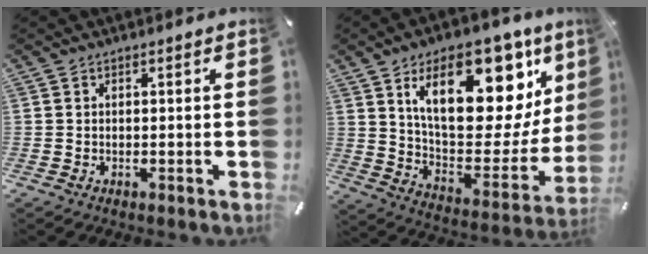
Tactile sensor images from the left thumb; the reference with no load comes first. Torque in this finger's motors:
{"motor_torque": [3.28, 1.74, 1.78, -1.00, 0.69]}